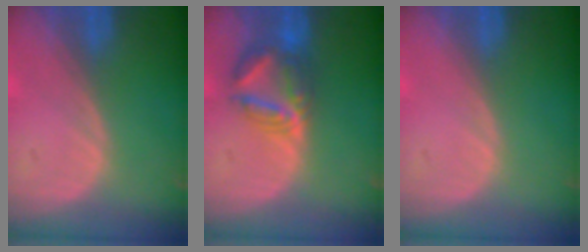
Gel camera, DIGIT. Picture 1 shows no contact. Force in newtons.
{"total": 6.4, "press": 6.3, "slide": 0.9}
{"total": 0.0}